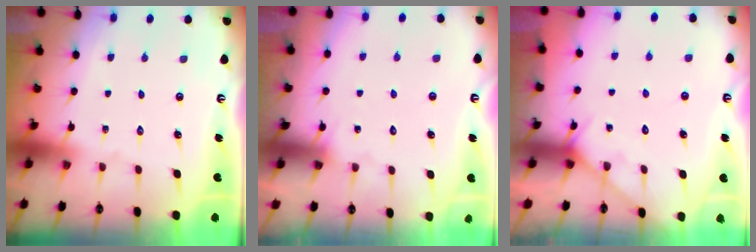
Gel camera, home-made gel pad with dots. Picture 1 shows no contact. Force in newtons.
{"total": 5.8, "press": 5.8, "slide": 0.3}
{"total": 5.6, "press": 5.6, "slide": 0.3}